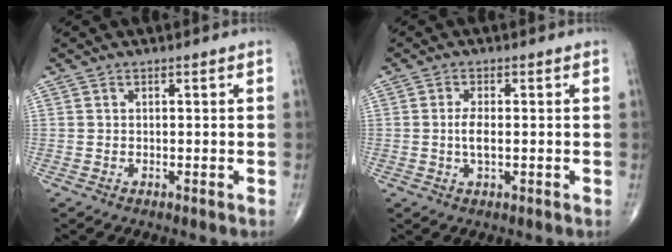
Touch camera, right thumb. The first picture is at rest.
{"total": 3.2, "force": [-0.2, 1.1, 3.0], "torque": [-0.061, -0.002, -0.007]}